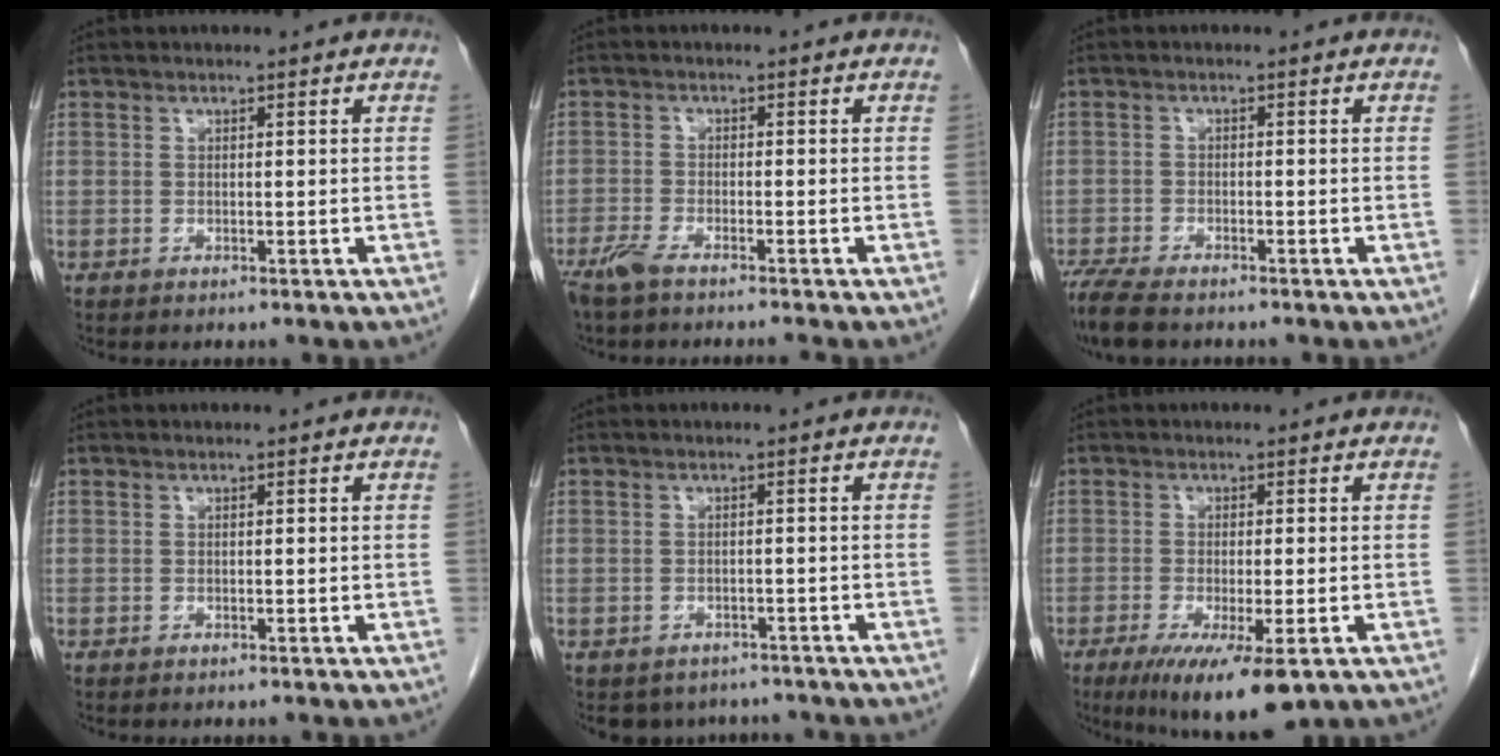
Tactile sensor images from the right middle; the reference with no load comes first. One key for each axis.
{"total": 4.6, "fx": -3.7, "fy": 0.1, "fz": 2.6, "tx": -0.048, "ty": -0.009, "tz": -0.068}
{"total": 6.4, "fx": -5.2, "fy": 1.5, "fz": 3.3, "tx": -0.062, "ty": -0.016, "tz": -0.091}
{"total": 0.0}
{"total": 5.8, "fx": -5.0, "fy": 3.0, "fz": 0.5, "tx": 0.006, "ty": 0.008, "tz": -0.060}
{"total": 10.0, "fx": -5.8, "fy": 1.8, "fz": 7.9, "tx": -0.124, "ty": -0.027, "tz": -0.091}